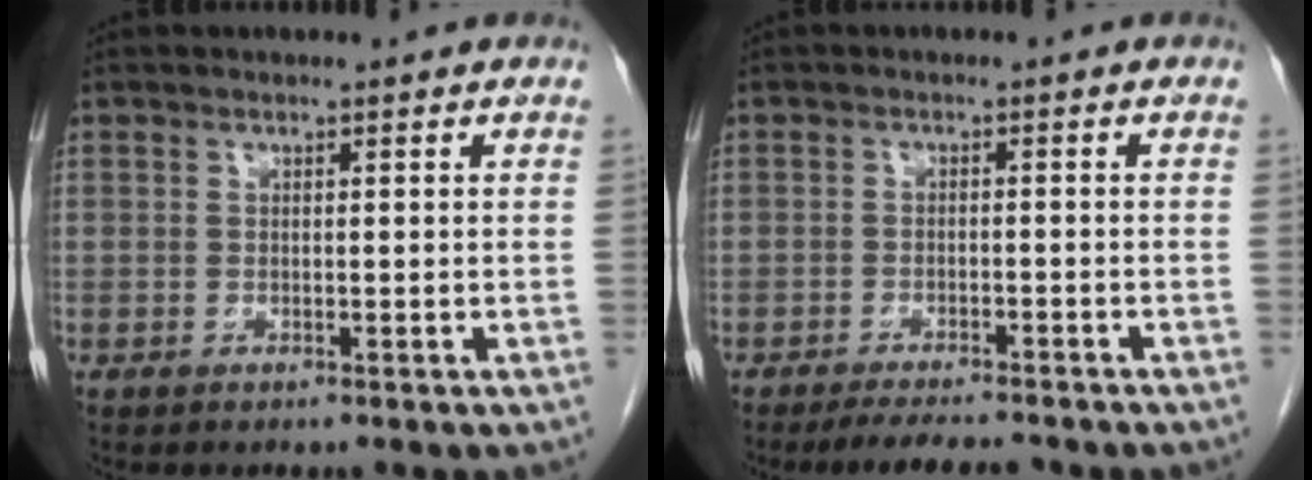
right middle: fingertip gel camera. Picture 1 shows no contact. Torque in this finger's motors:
{"motor_torque": [0.85, -0.58, 0.08, 0.11]}